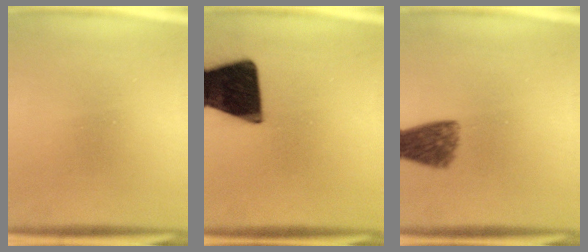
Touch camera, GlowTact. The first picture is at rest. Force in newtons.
{"total": 19.6}
{"total": 6.2}